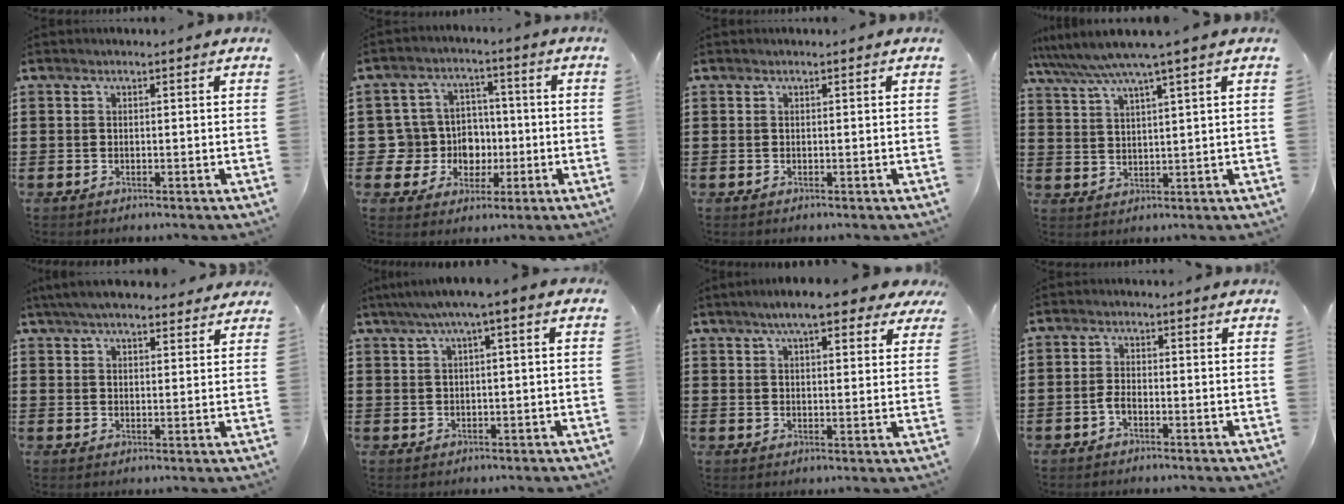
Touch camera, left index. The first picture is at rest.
{"total": 7.8, "force": [-0.3, 7.5, 1.9], "torque": [-0.066, 0.006, 0.003]}
{"total": 0.0}
{"total": 5.2, "force": [4.0, -0.6, 3.3], "torque": [-0.076, -0.017, 0.067]}
{"total": 5.4, "force": [4.8, 1.1, 2.2], "torque": [-0.055, -0.003, 0.090]}
{"total": 3.0, "force": [0.0, 0.1, 3.0], "torque": [-0.055, 0.001, -0.004]}
{"total": 7.6, "force": [5.9, 1.5, 4.7], "torque": [-0.089, -0.007, 0.103]}
{"total": 1.9, "force": [-1.0, 0.8, 1.5], "torque": [-0.037, 0.001, -0.022]}